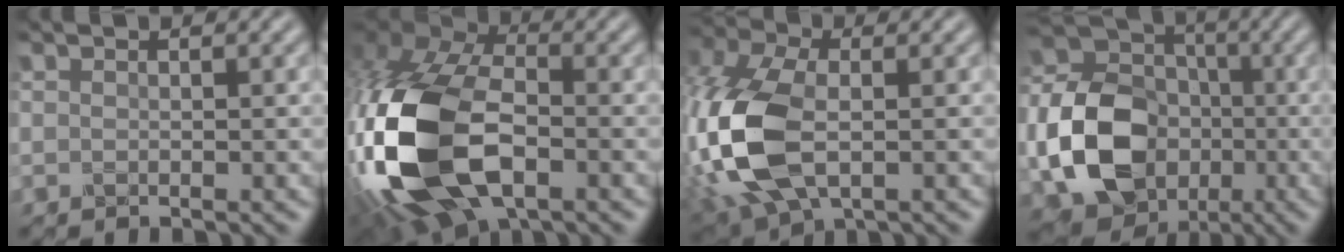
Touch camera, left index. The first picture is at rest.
{"total": 17.1, "force": [-4.3, 10.1, 13.2], "torque": [-0.306, -0.005, -0.098]}
{"total": 12.7, "force": [-2.2, 7.5, 10.1], "torque": [-0.265, -0.012, -0.046]}
{"total": 13.5, "force": [-3.7, 10.8, 7.2], "torque": [-0.149, -0.034, -0.077]}